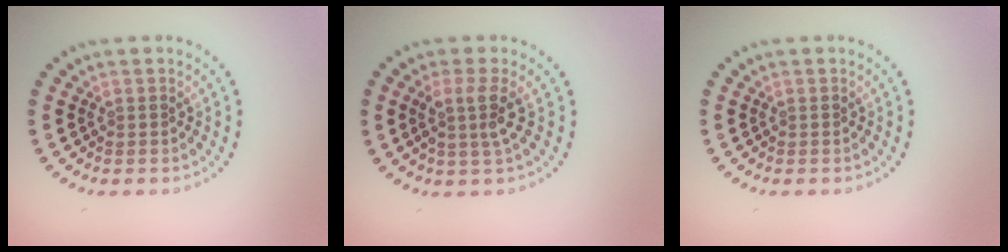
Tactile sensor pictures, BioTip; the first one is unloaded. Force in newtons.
{"total": 2.5, "press": 1.9, "slide": 1.6}
{"total": 0.0}